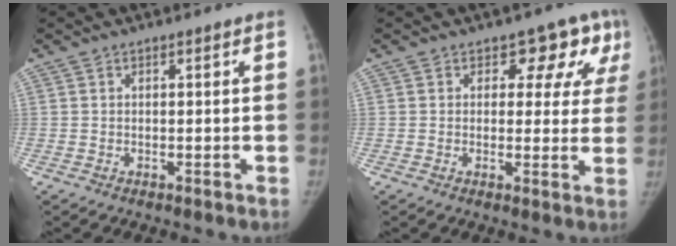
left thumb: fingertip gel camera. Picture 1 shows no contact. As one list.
[{"total": 8.1, "force": [4.1, 5.4, 4.6], "torque": [-0.008, -0.012, 0.037]}]